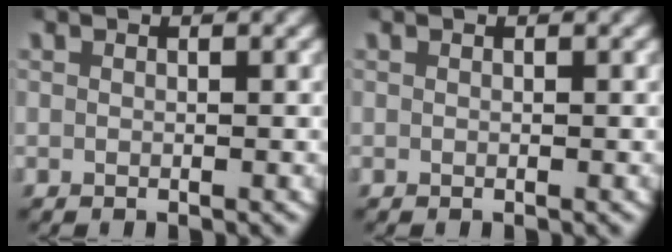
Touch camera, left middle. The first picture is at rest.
{"total": 0.0}